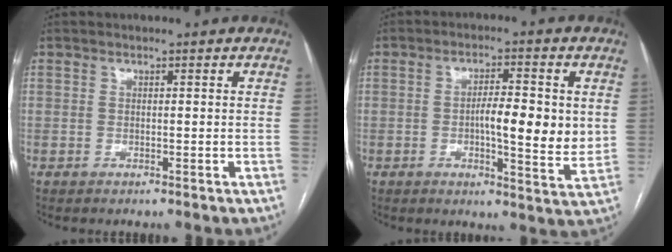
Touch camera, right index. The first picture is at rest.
{"total": 8.8, "force": [0.5, 2.1, 8.6], "torque": [-0.128, -0.003, 0.003]}